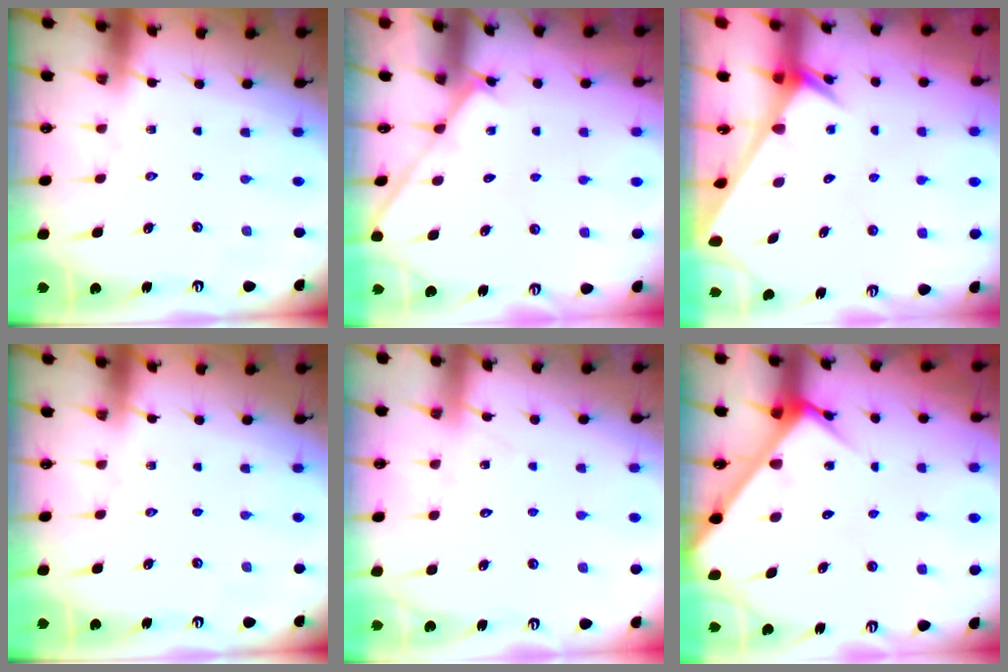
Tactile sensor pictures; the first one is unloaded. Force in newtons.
{"total": 2.0, "press": 1.9, "slide": 0.3}
{"total": 2.3, "press": 2.3, "slide": 0.0}
{"total": 0.0}
{"total": 5.9, "press": 5.9, "slide": 0.6}
{"total": 5.3, "press": 5.3, "slide": 0.4}